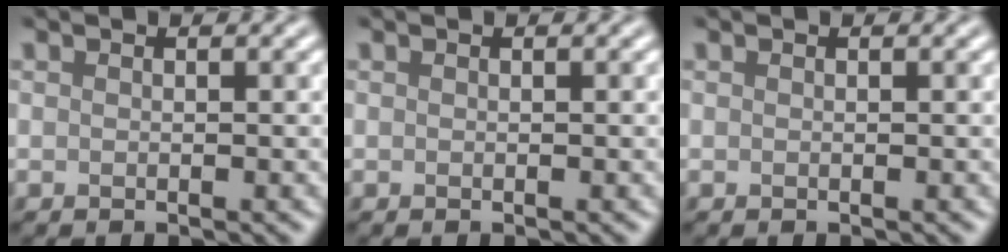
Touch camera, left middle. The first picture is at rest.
{"total": 0.0}
{"total": 0.0}